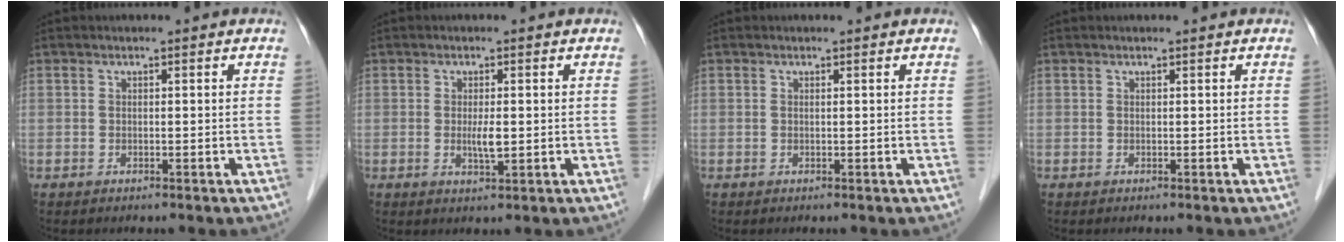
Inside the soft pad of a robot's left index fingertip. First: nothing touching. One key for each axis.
{"total": 2.5, "fx": -0.1, "fy": 0.5, "fz": 2.5, "tx": -0.050, "ty": -0.005, "tz": 0.000}
{"total": 0.0}
{"total": 0.0}